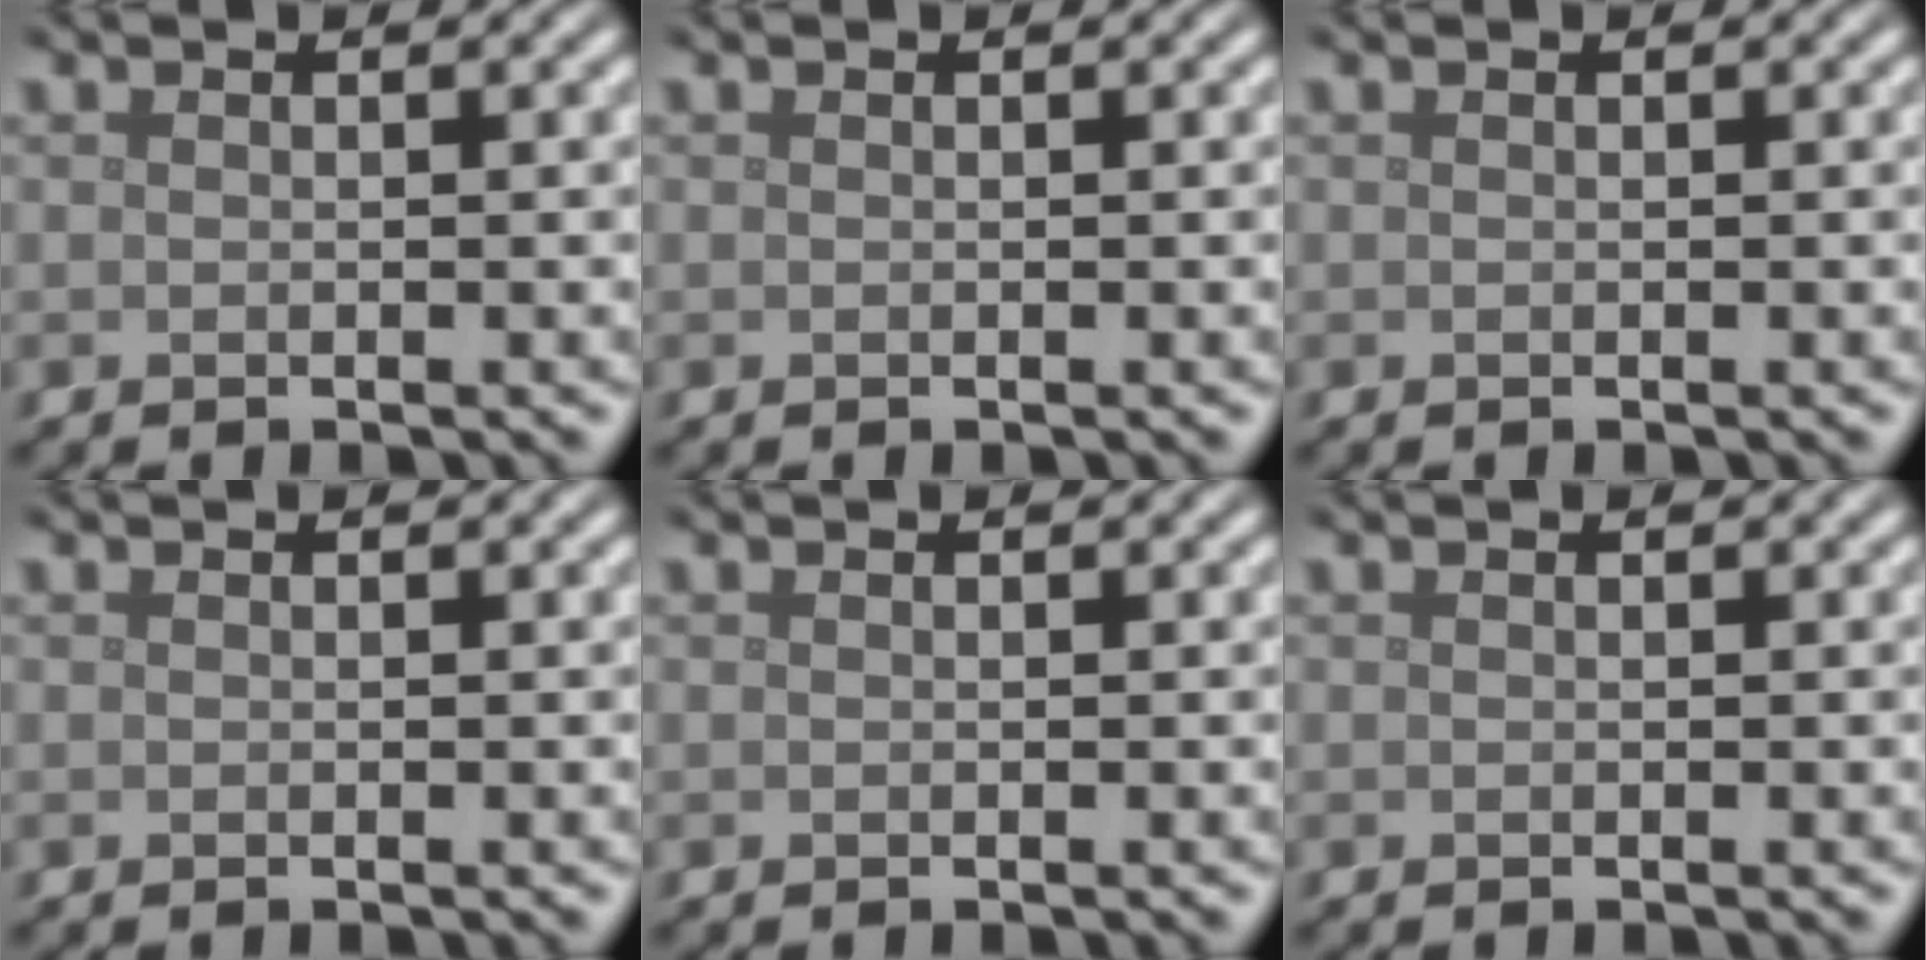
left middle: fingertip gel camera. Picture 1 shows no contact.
{"total": 0.0}
{"total": 0.0}
{"total": 0.0}
{"total": 0.0}
{"total": 0.0}